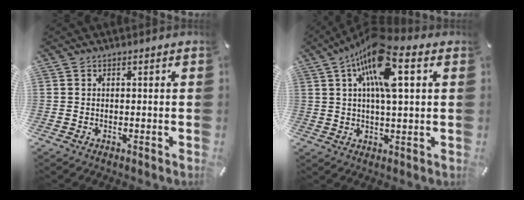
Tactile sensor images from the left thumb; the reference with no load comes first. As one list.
[{"total": 14.6, "force": [5.6, 5.2, 12.5], "torque": [-0.221, -0.002, 0.094]}]